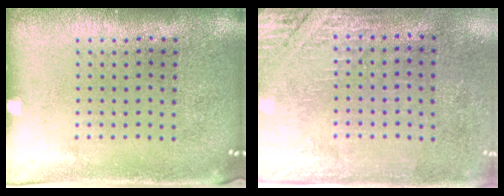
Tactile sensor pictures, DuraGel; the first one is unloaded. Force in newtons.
{"total": 2.7, "press": 2.4, "slide": 1.2}